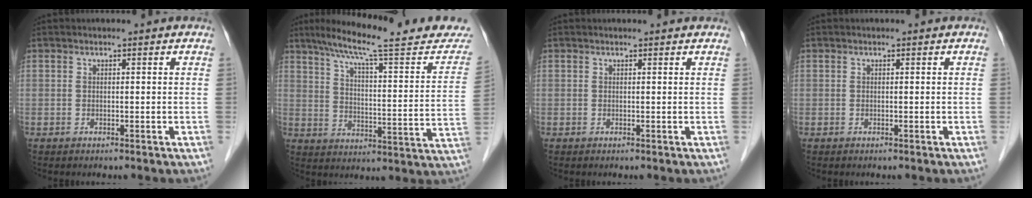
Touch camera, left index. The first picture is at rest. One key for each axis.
{"total": 23.2, "fx": 19.5, "fy": 2.5, "fz": 12.3, "tx": -0.171, "ty": -0.014, "tz": 0.253}
{"total": 1.8, "fx": 1.8, "fy": 0.2, "fz": 0.4, "tx": -0.012, "ty": 0.015, "tz": 0.016}
{"total": 0.0}